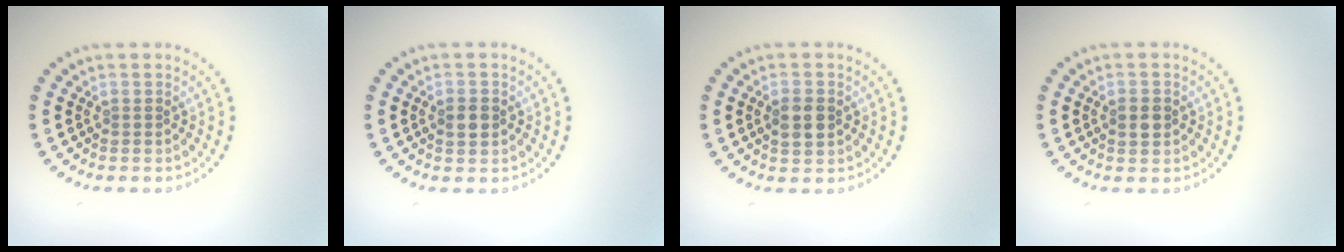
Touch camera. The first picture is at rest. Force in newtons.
{"total": 1.6, "press": 1.6, "slide": 0.1}
{"total": 2.3, "press": 2.3, "slide": 0.1}
{"total": 2.0, "press": 1.9, "slide": 0.1}